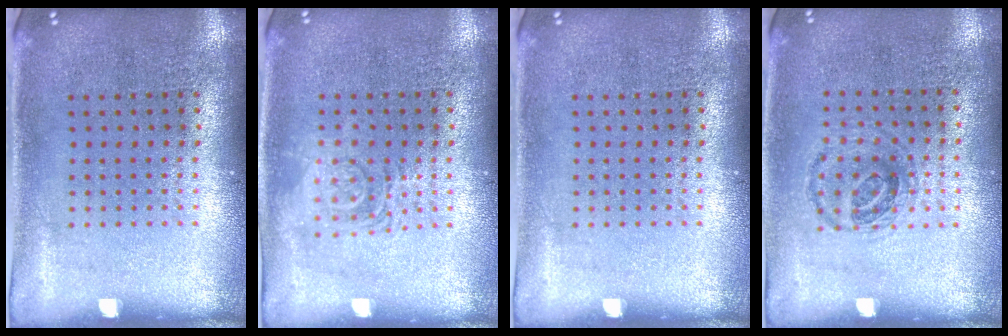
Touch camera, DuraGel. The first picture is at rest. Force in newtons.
{"total": 1.2, "press": 1.2, "slide": 0.2}
{"total": 0.0}
{"total": 1.0, "press": 0.9, "slide": 0.3}